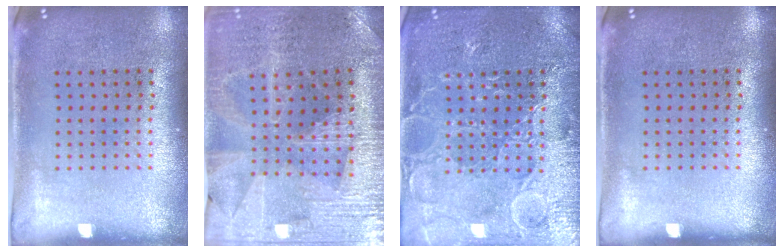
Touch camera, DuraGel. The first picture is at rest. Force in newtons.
{"total": 3.0, "press": 2.9, "slide": 0.4}
{"total": 5.9, "press": 5.9, "slide": 0.7}
{"total": 0.0}